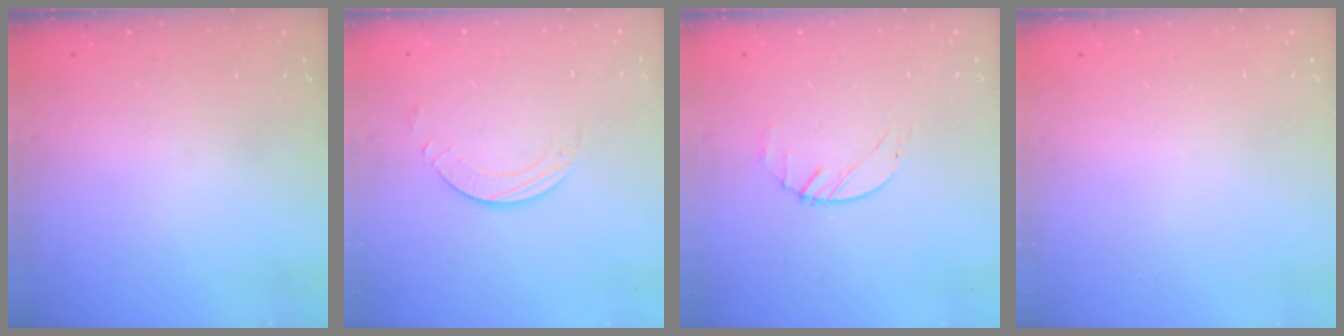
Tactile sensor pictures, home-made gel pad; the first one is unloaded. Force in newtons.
{"total": 2.3, "press": 2.3, "slide": 0.2}
{"total": 1.4, "press": 1.4, "slide": 0.2}
{"total": 0.0}